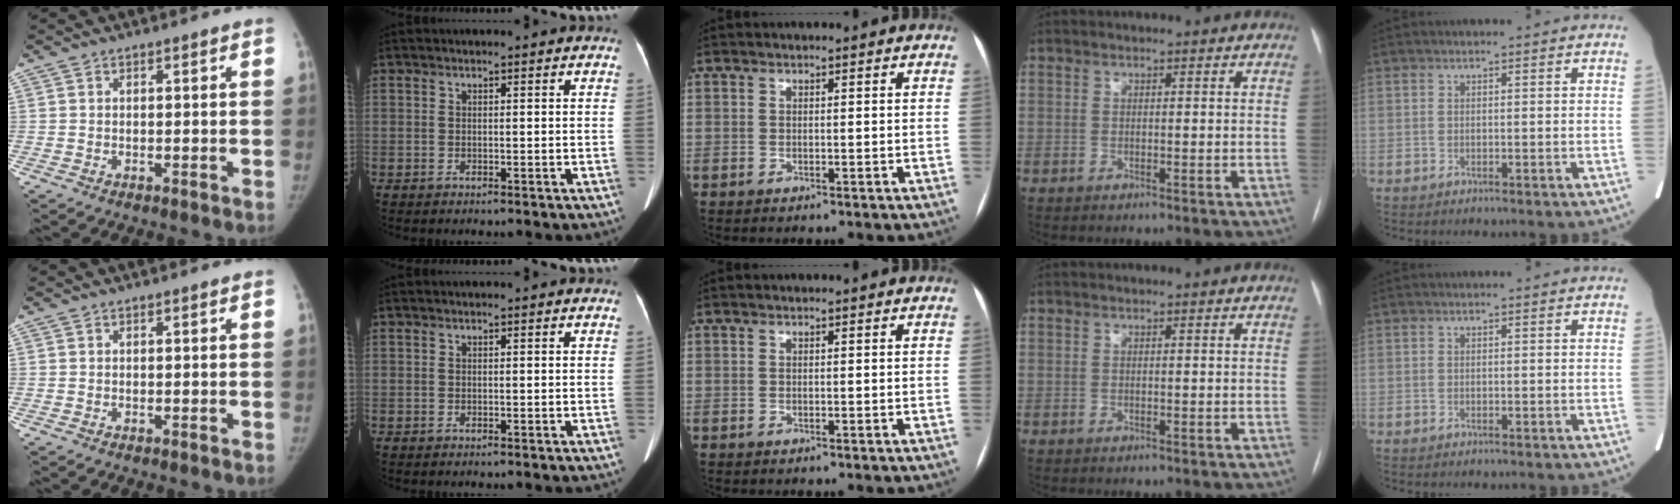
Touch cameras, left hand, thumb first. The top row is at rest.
{}